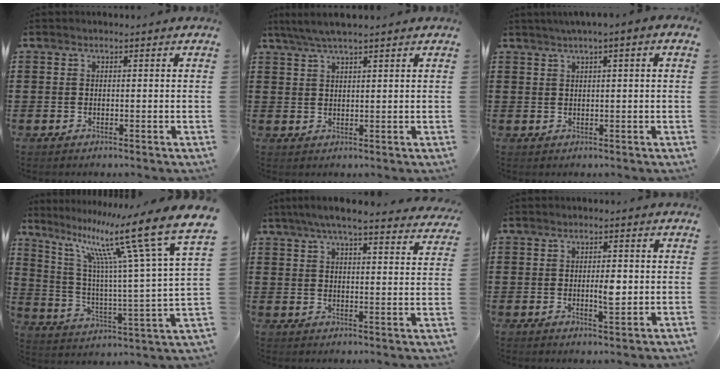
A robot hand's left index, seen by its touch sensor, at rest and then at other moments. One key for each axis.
{"total": 3.6, "fx": 2.8, "fy": 0.2, "fz": 2.2, "tx": -0.047, "ty": 0.001, "tz": 0.052}
{"total": 1.6, "fx": 0.6, "fy": 0.1, "fz": 1.5, "tx": -0.028, "ty": 0.001, "tz": 0.009}
{"total": 15.3, "fx": 10.8, "fy": 1.3, "fz": 10.7, "tx": -0.210, "ty": -0.082, "tz": 0.167}
{"total": 6.0, "fx": 5.1, "fy": 0.1, "fz": 3.1, "tx": -0.076, "ty": -0.019, "tz": 0.089}
{"total": 3.5, "fx": -0.1, "fy": 1.2, "fz": 3.3, "tx": -0.045, "ty": -0.006, "tz": -0.005}